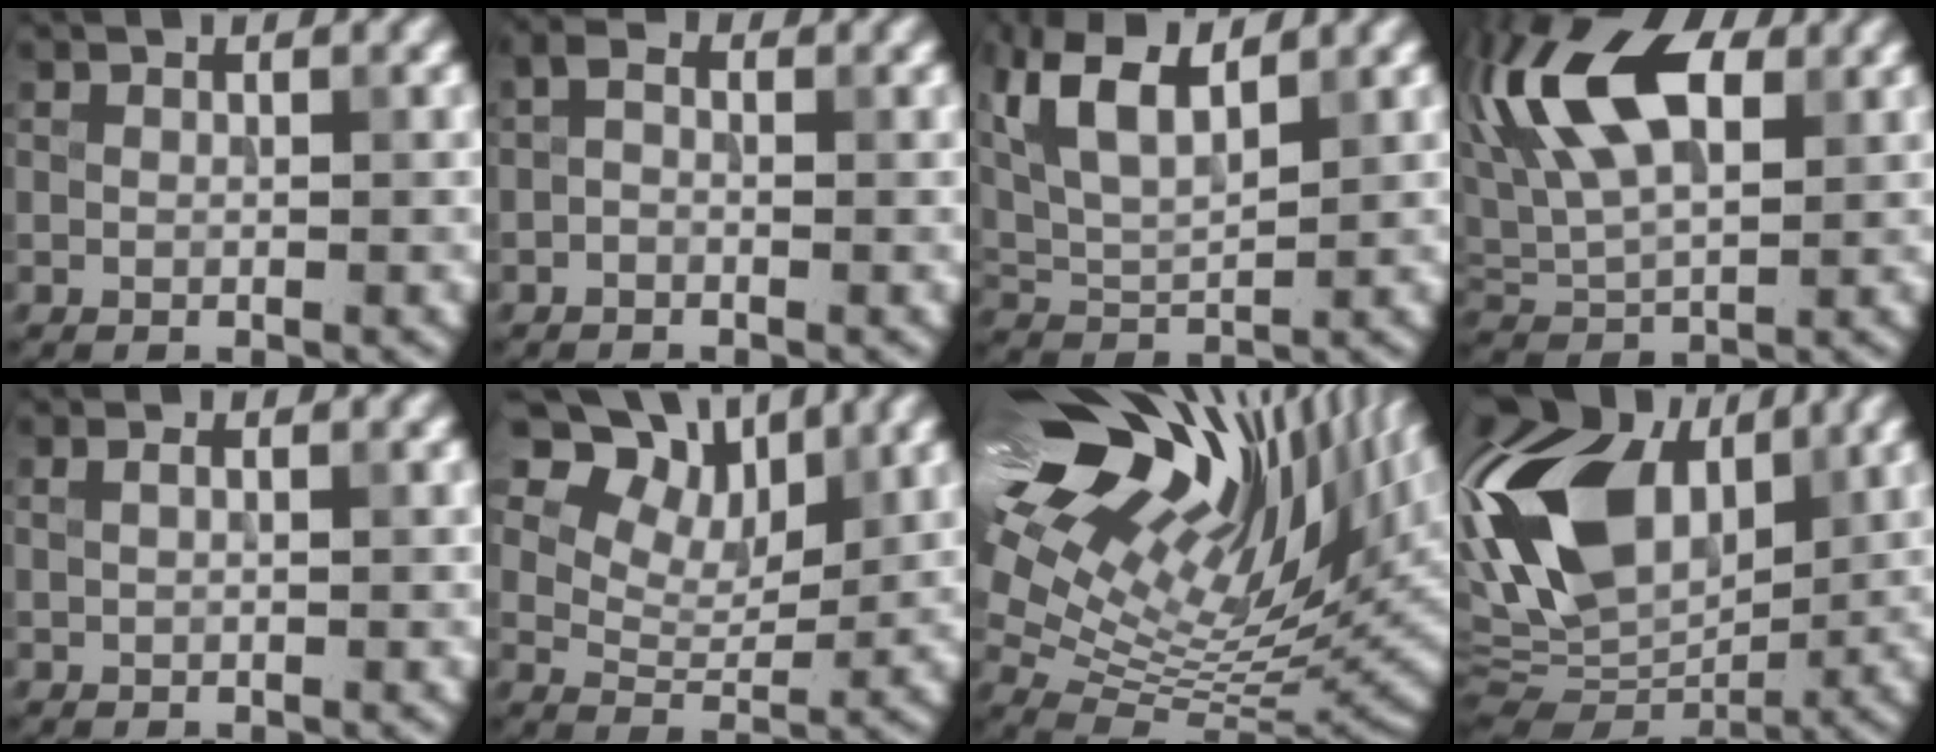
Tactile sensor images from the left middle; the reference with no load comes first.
{"total": 1.3, "force": [-0.5, 0.7, 0.9], "torque": [-0.019, 0.004, -0.016]}
{"total": 9.8, "force": [5.1, 4.3, 7.1], "torque": [-0.149, 0.041, 0.080]}
{"total": 10.3, "force": [3.2, 5.0, 8.4], "torque": [-0.178, 0.026, 0.047]}
{"total": 0.8, "force": [0.4, 0.3, 0.6], "torque": [-0.014, 0.001, 0.005]}
{"total": 8.1, "force": [5.1, 4.6, 4.2], "torque": [-0.069, -0.001, 0.080]}
{"total": 19.9, "force": [10.9, 9.2, 13.9], "torque": [-0.233, 0.051, 0.170]}
{"total": 13.9, "force": [3.3, 8.8, 10.2], "torque": [-0.214, 0.021, 0.049]}